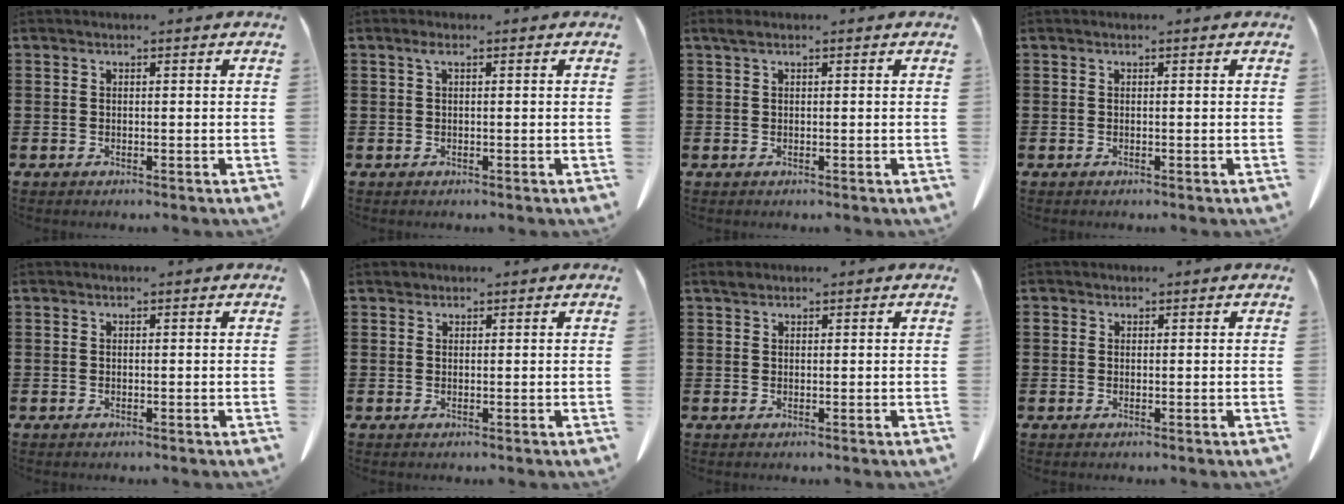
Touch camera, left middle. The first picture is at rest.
{"total": 1.3, "force": [0.3, 0.3, 1.2], "torque": [-0.025, 0.004, 0.004]}
{"total": 0.8, "force": [0.3, 0.2, 0.7], "torque": [-0.016, 0.003, 0.006]}
{"total": 0.0}
{"total": 0.0}
{"total": 0.5, "force": [0.4, 0.3, 0.1], "torque": [-0.003, 0.002, 0.008]}
{"total": 0.8, "force": [0.6, 0.4, 0.3], "torque": [-0.008, 0.003, 0.012]}
{"total": 0.6, "force": [0.2, 0.6, 0.1], "torque": [-0.004, 0.005, 0.003]}